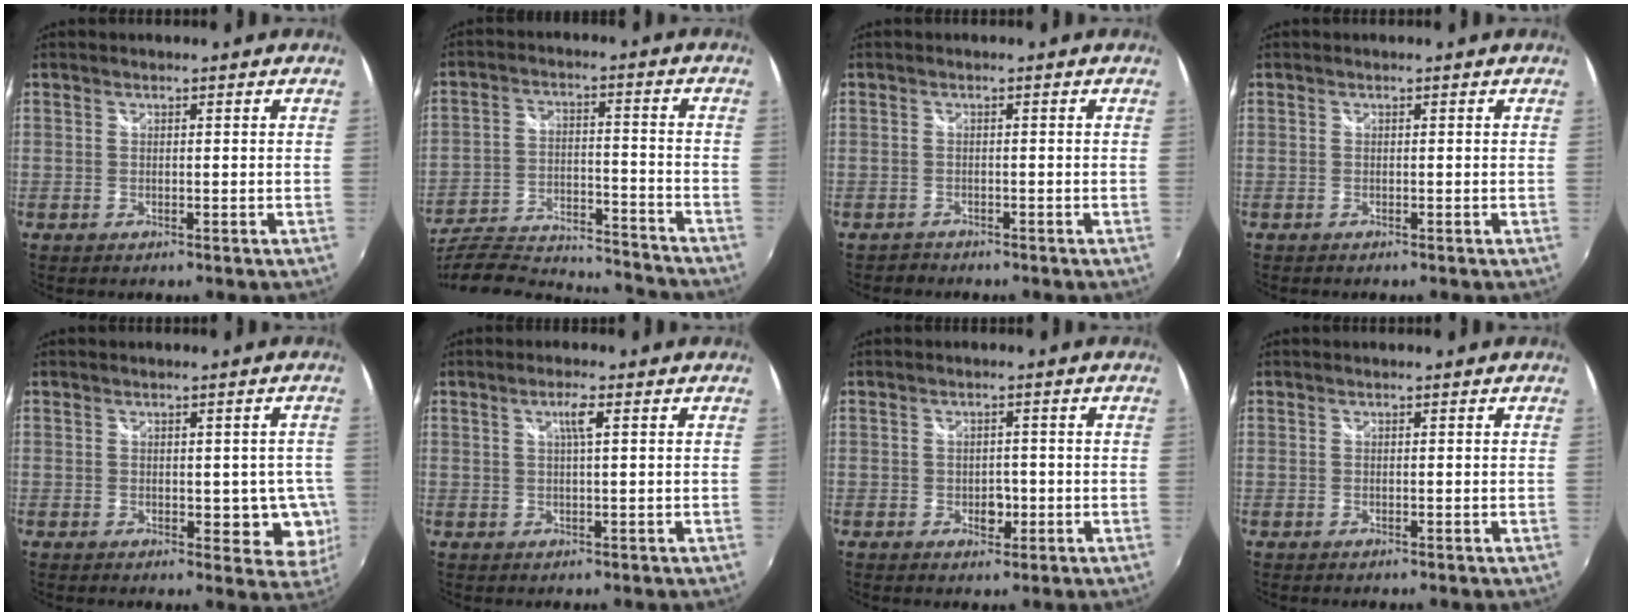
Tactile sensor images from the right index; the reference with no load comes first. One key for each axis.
{"total": 25.7, "fx": -22.3, "fy": 6.8, "fz": 11.0, "tx": -0.219, "ty": -0.030, "tz": -0.326}
{"total": 1.5, "fx": -1.3, "fy": 0.7, "fz": -0.2, "tx": -0.003, "ty": 0.001, "tz": -0.023}
{"total": 0.0}
{"total": 7.0, "fx": -0.8, "fy": 3.9, "fz": 5.8, "tx": -0.053, "ty": -0.005, "tz": -0.004}
{"total": 2.5, "fx": 0.8, "fy": -0.1, "fz": 2.3, "tx": -0.044, "ty": 0.002, "tz": 0.014}
{"total": 2.9, "fx": -0.9, "fy": 2.3, "fz": 1.5, "tx": -0.026, "ty": -0.001, "tz": -0.010}
{"total": 0.0}